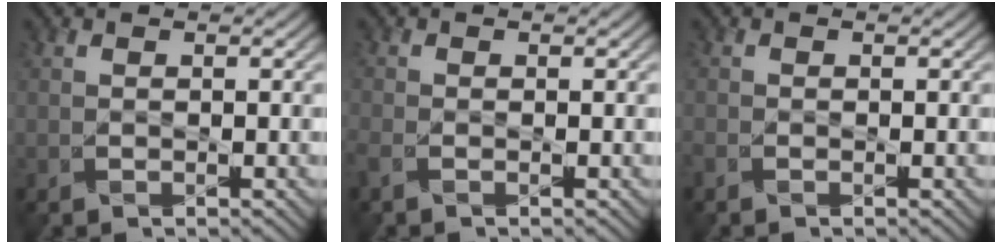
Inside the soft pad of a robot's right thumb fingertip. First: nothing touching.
{"total": 1.5, "force": [-1.0, 0.6, 1.0], "torque": [-0.035, -0.006, -0.027]}
{"total": 0.9, "force": [-0.7, 0.3, 0.4], "torque": [-0.015, -0.004, -0.018]}